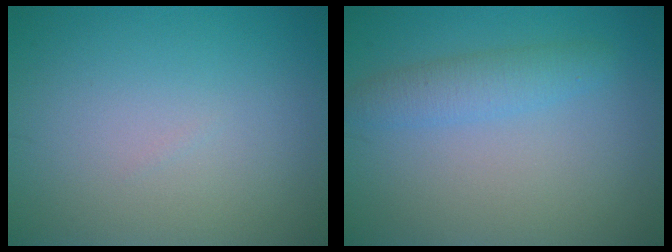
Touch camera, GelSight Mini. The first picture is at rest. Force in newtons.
{"total": 2.4, "press": 2.4, "slide": 0.1}